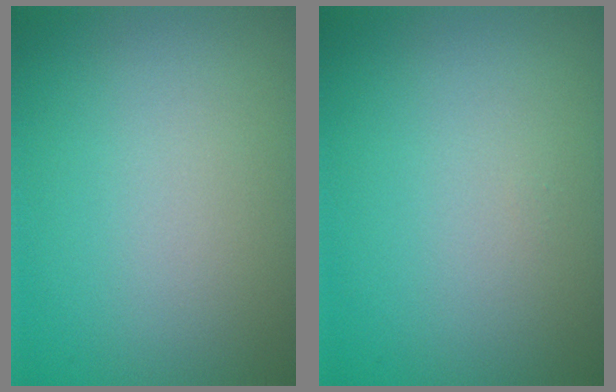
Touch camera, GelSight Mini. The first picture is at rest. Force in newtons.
{"total": 0.0}